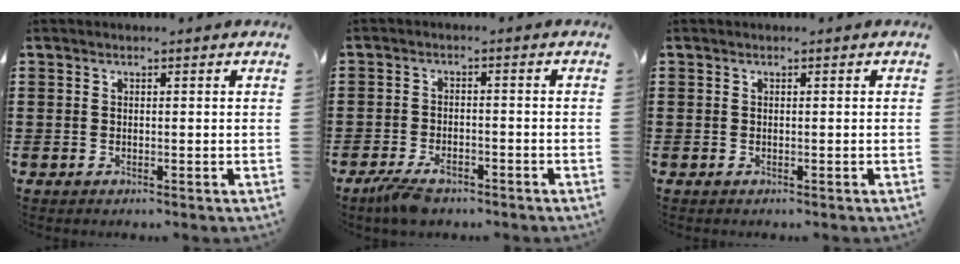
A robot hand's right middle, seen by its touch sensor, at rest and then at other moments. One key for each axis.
{"total": 3.6, "fx": -2.7, "fy": 1.3, "fz": 2.1, "tx": -0.048, "ty": 0.002, "tz": -0.055}
{"total": 0.0}